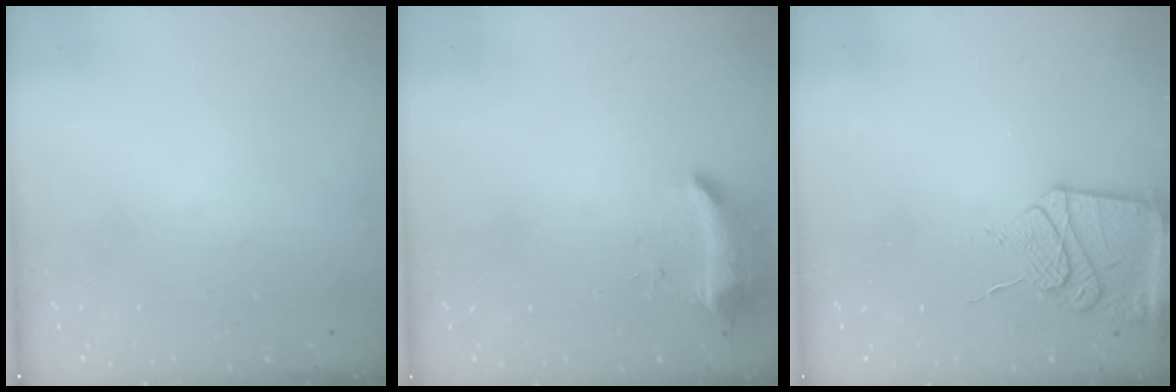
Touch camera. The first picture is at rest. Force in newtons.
{"total": 8.7, "press": 8.7, "slide": 0.5}
{"total": 13.0, "press": 13.0, "slide": 1.5}